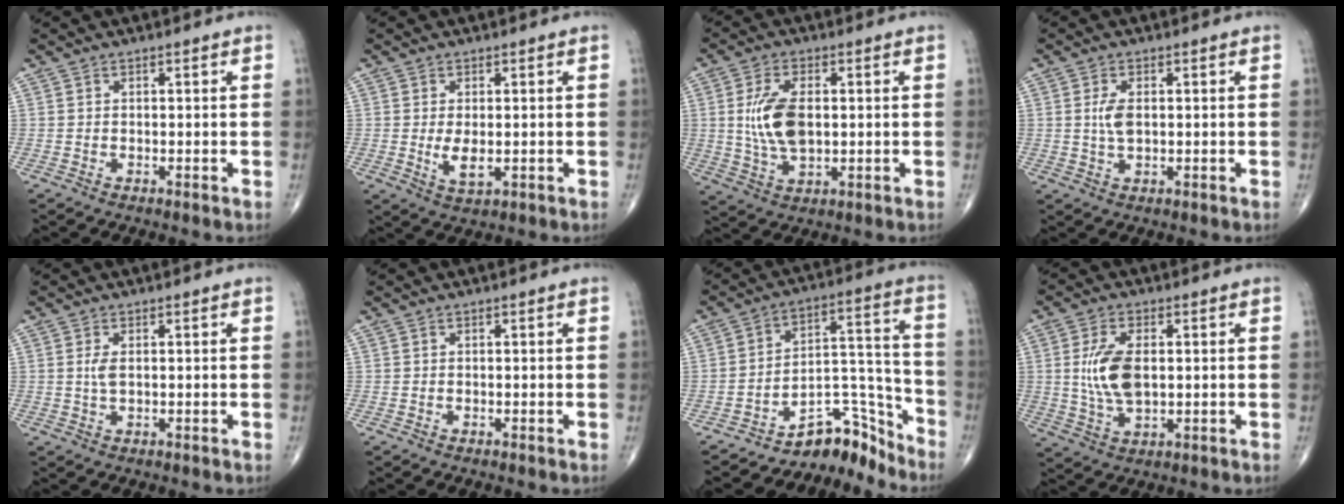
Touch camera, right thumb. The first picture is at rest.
{"total": 3.9, "force": [-0.3, 1.9, 3.4], "torque": [-0.062, -0.011, -0.002]}
{"total": 9.9, "force": [0.8, 5.2, 8.4], "torque": [-0.168, -0.006, 0.022]}
{"total": 3.6, "force": [0.4, 1.8, 3.1], "torque": [-0.068, -0.003, 0.009]}
{"total": 2.2, "force": [0.3, 1.0, 1.9], "torque": [-0.044, -0.001, 0.008]}
{"total": 0.0}
{"total": 10.7, "force": [-9.6, 4.2, 2.1], "torque": [0.004, 0.142, -0.161]}
{"total": 9.3, "force": [0.8, 4.8, 7.9], "torque": [-0.162, -0.006, 0.022]}